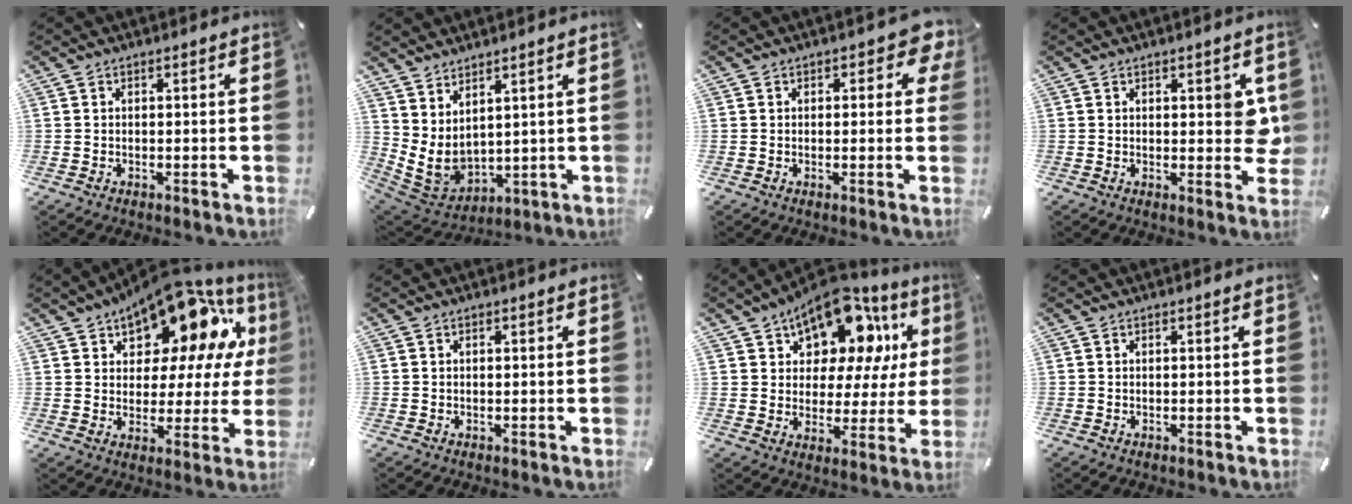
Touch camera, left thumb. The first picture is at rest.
{"total": 6.7, "force": [3.3, 5.2, 2.6], "torque": [-0.065, -0.038, 0.068]}
{"total": 4.6, "force": [1.6, 2.9, 3.2], "torque": [-0.033, 0.002, 0.023]}
{"total": 5.4, "force": [1.3, 3.2, 4.2], "torque": [-0.033, -0.008, 0.014]}
{"total": 16.3, "force": [11.7, 8.0, 8.1], "torque": [-0.131, -0.097, 0.199]}
{"total": 0.0}
{"total": 15.8, "force": [11.1, 8.3, 7.5], "torque": [-0.127, -0.087, 0.192]}
{"total": 0.0}